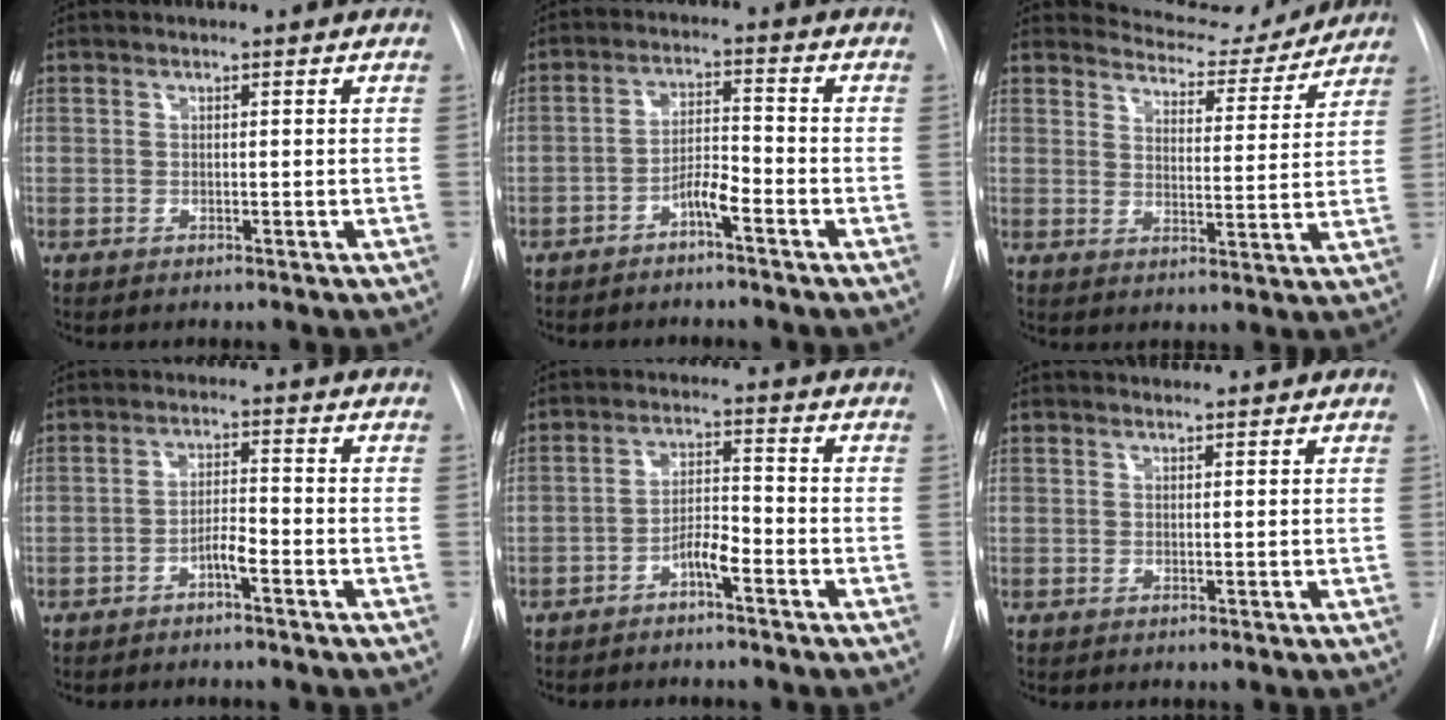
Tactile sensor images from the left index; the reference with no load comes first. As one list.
[{"total": 4.1, "force": [-3.0, 0.4, 2.8], "torque": [-0.050, 0.007, -0.053]}, {"total": 10.5, "force": [10.2, 2.2, 0.5], "torque": [0.000, -0.017, 0.130]}, {"total": 2.9, "force": [-2.1, 0.2, 2.0], "torque": [-0.033, 0.001, -0.036]}, {"total": 4.0, "force": [-2.8, 0.6, 2.8], "torque": [-0.050, 0.008, -0.050]}, {"total": 1.2, "force": [1.2, 0.4, 0.2], "torque": [-0.009, 0.010, 0.015]}]